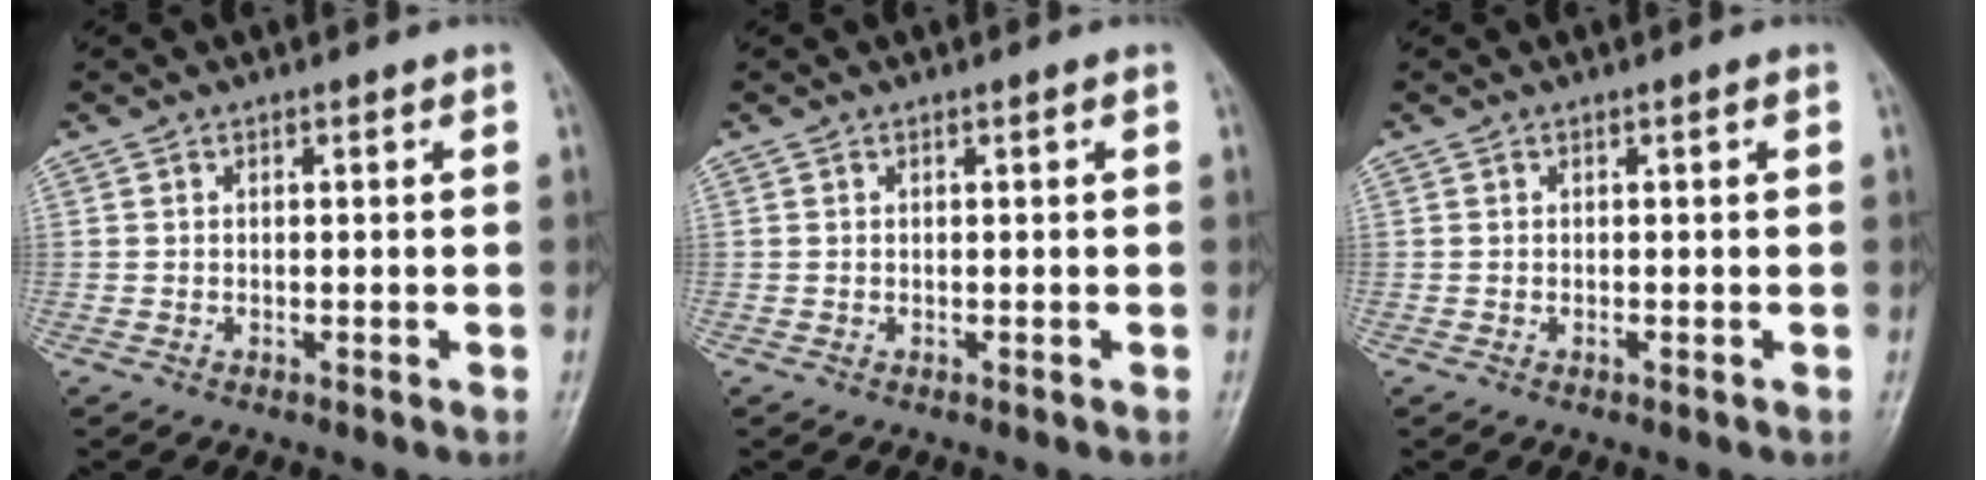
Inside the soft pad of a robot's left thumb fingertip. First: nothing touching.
{"total": 0.0}
{"total": 0.6, "force": [-0.1, 0.0, 0.5], "torque": [-0.011, 0.003, 0.000]}